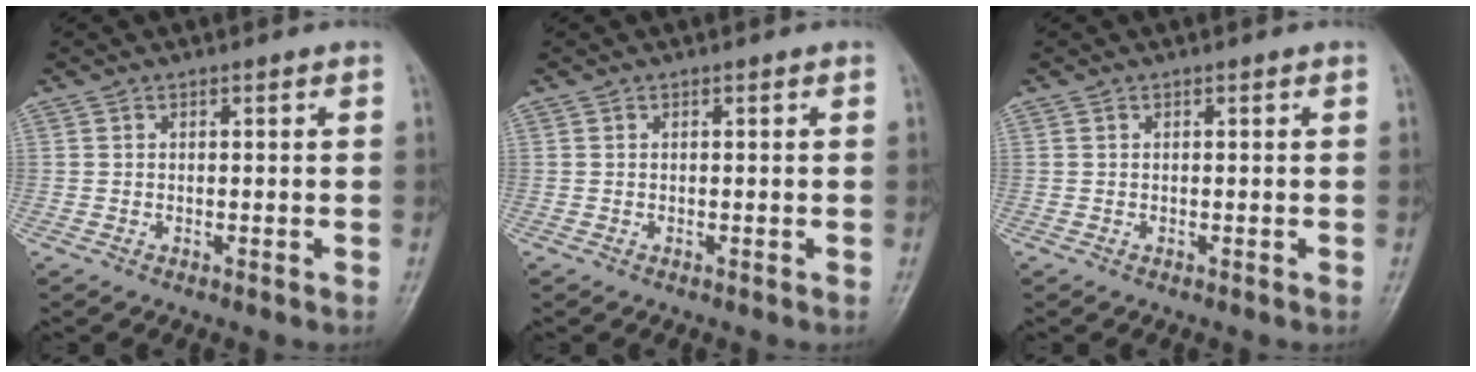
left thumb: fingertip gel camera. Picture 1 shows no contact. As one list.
[{"total": 0.0}, {"total": 0.0}]